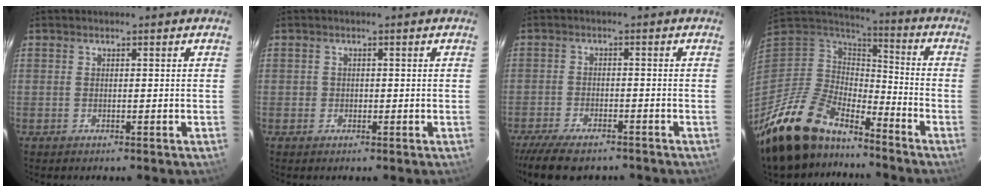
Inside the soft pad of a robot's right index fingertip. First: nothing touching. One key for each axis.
{"total": 1.1, "fx": -0.3, "fy": 1.1, "fz": 0.1, "tx": 0.001, "ty": 0.001, "tz": -0.003}
{"total": 10.3, "fx": -8.7, "fy": 2.6, "fz": 4.8, "tx": -0.119, "ty": -0.031, "tz": -0.148}
{"total": 21.7, "fx": -16.5, "fy": 9.1, "fz": 10.7, "tx": -0.241, "ty": -0.022, "tz": -0.296}